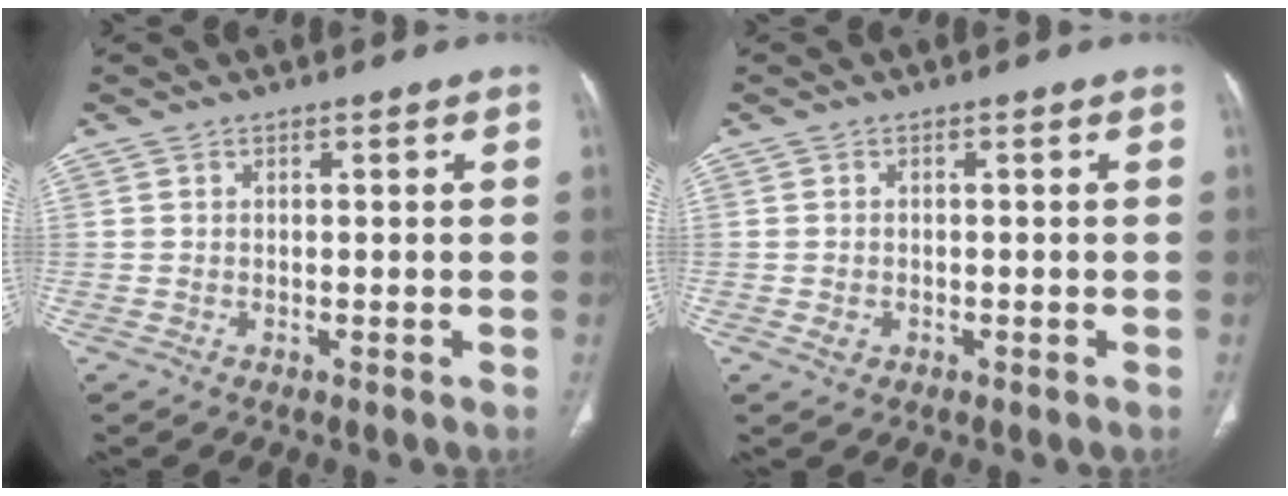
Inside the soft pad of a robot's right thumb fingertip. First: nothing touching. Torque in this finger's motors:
{"motor_torque": [-0.24, 0.02, 0.32, 0.03, 0.01]}